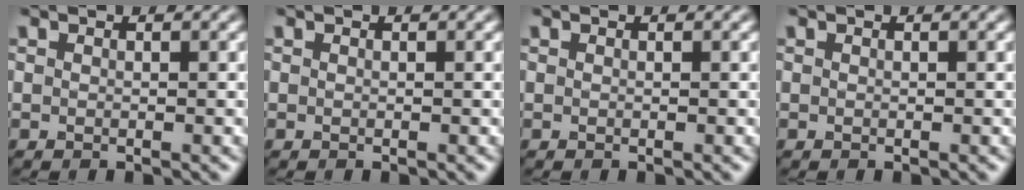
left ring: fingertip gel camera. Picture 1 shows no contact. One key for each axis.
{"total": 0.0}
{"total": 0.0}
{"total": 0.0}